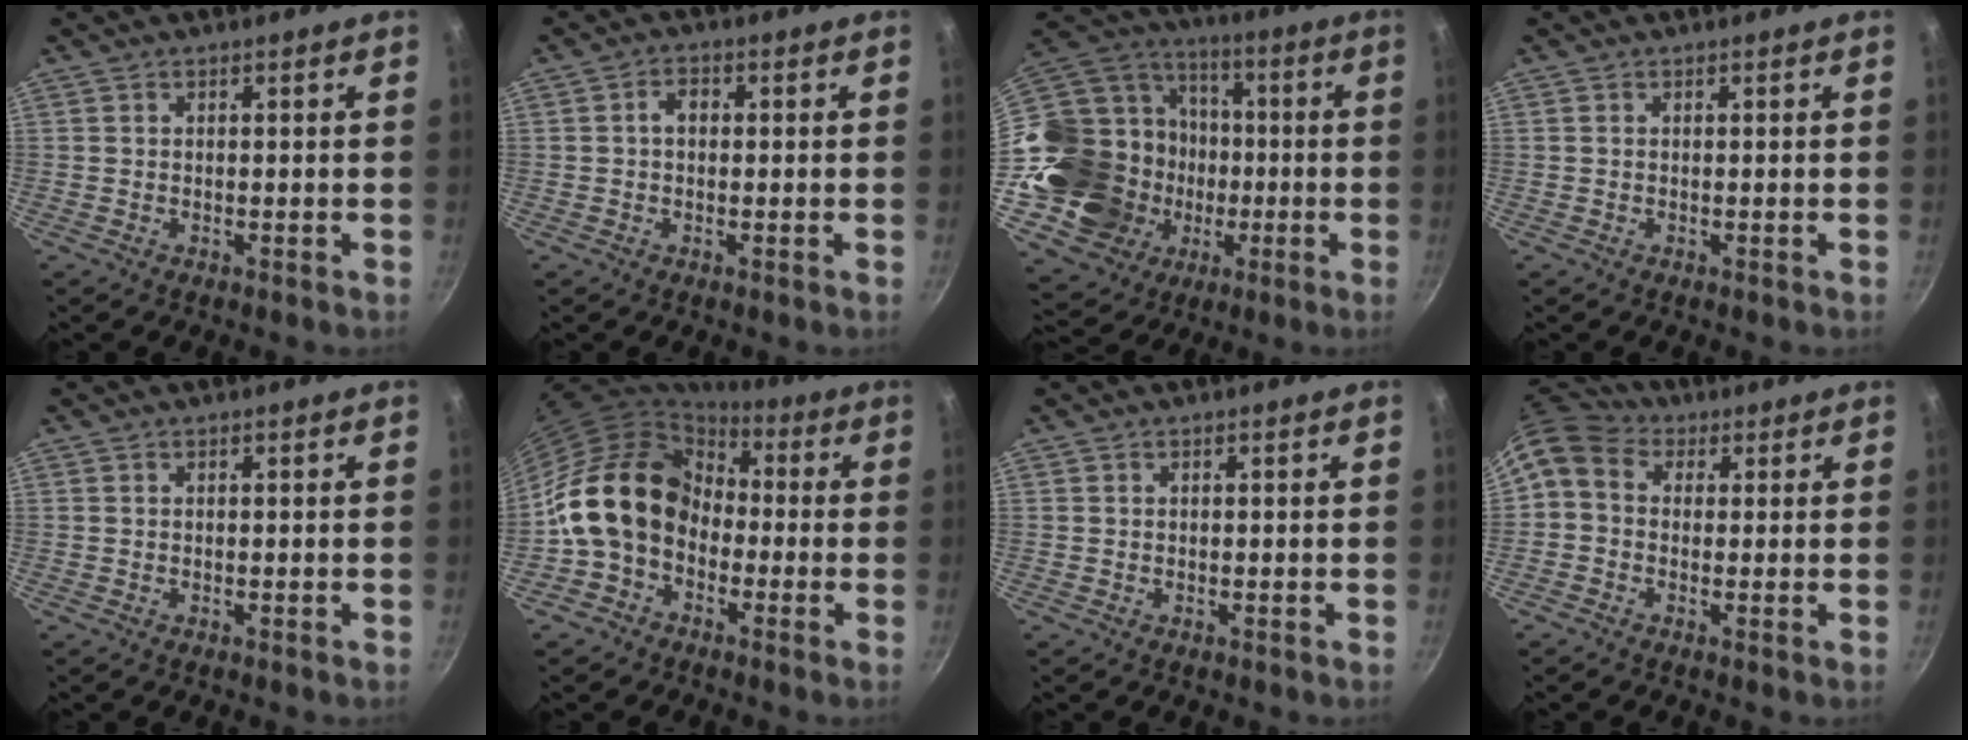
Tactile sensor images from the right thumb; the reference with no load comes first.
{"total": 2.7, "force": [0.2, 1.9, 1.9], "torque": [-0.022, 0.009, 0.000]}
{"total": 27.5, "force": [-2.3, 22.6, 15.5], "torque": [-0.284, 0.062, -0.008]}
{"total": 0.0}
{"total": 0.0}
{"total": 15.5, "force": [-1.8, 12.3, 9.3], "torque": [-0.133, 0.047, -0.048]}
{"total": 0.0}
{"total": 8.3, "force": [1.4, 6.7, 4.8], "torque": [-0.085, 0.026, 0.005]}